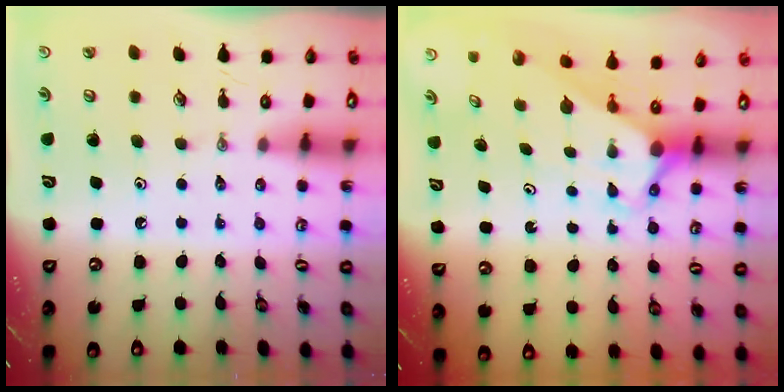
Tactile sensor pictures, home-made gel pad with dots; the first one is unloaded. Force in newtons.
{"total": 2.6, "press": 2.6, "slide": 0.1}